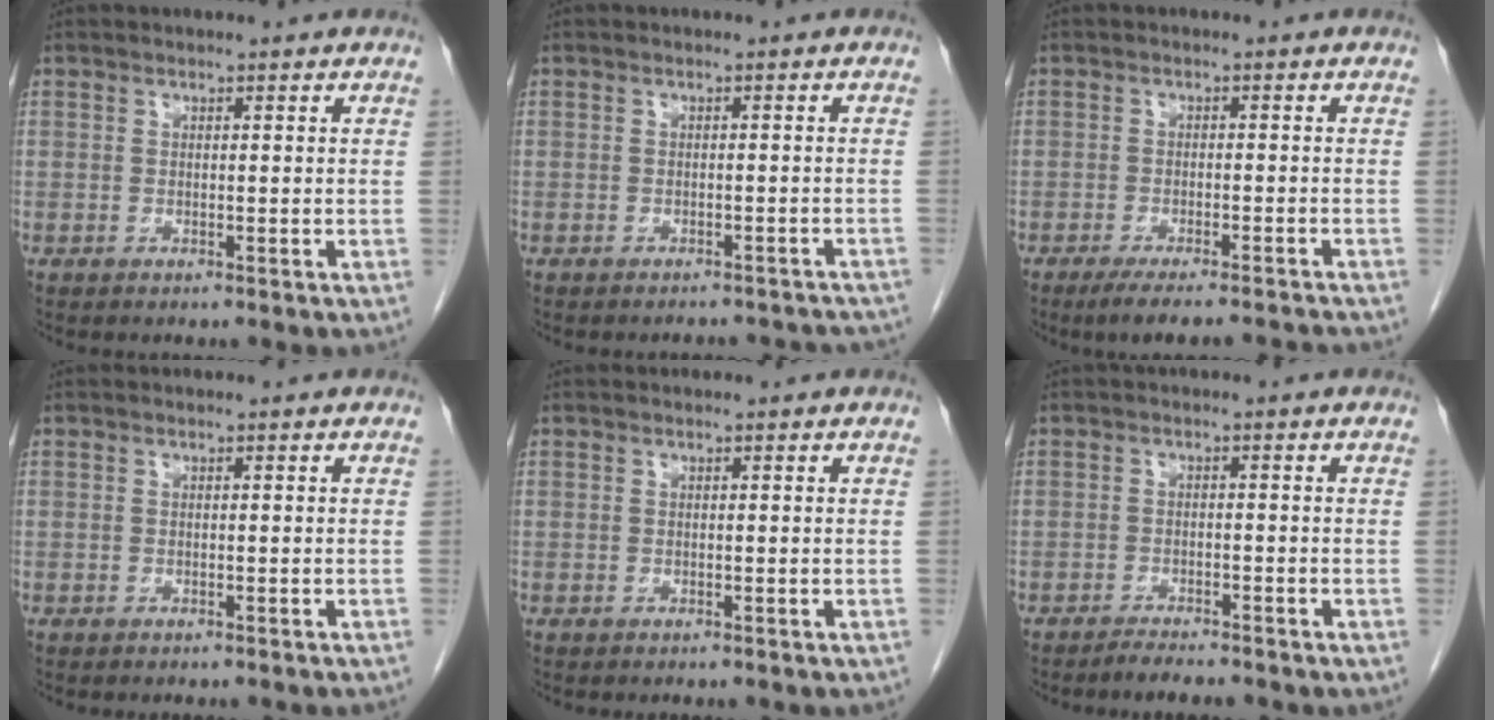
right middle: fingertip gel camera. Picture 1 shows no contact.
{"total": 8.3, "force": [-7.8, 2.4, 1.7], "torque": [-0.015, 0.005, -0.075]}
{"total": 10.2, "force": [-9.1, 0.6, 4.6], "torque": [-0.057, -0.009, -0.126]}
{"total": 0.9, "force": [-0.8, 0.2, 0.4], "torque": [-0.010, -0.001, -0.010]}
{"total": 0.0}
{"total": 3.5, "force": [-3.1, 0.4, 1.5], "torque": [-0.026, -0.007, -0.046]}